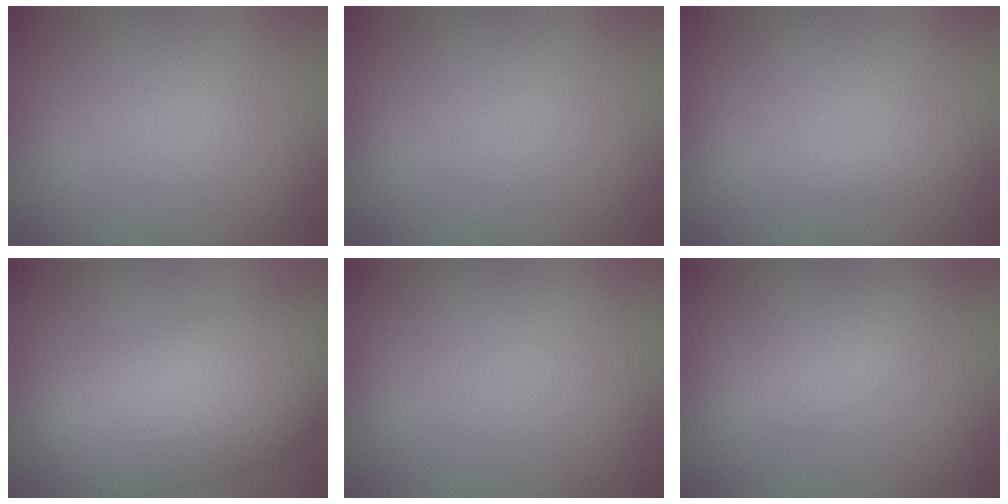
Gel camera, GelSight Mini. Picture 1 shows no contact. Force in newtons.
{"total": 0.0}
{"total": 1.0, "press": 1.0, "slide": 0.1}
{"total": 10.2, "press": 10.2, "slide": 0.2}
{"total": 0.0}
{"total": 2.6, "press": 2.6, "slide": 0.1}